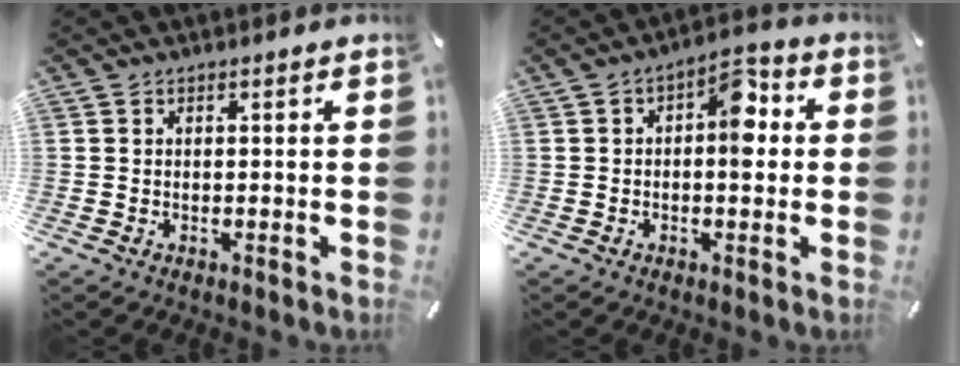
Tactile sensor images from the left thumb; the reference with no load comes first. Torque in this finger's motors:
{"motor_torque": [0.01, 1.05, 0.64, -0.64, 0.24]}